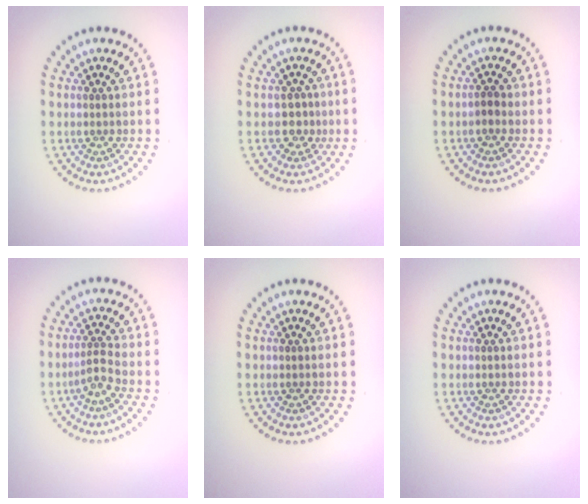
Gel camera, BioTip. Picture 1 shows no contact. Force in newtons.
{"total": 1.8, "press": 1.4, "slide": 1.1}
{"total": 0.8, "press": 0.7, "slide": 0.4}
{"total": 2.0, "press": 1.5, "slide": 1.3}
{"total": 0.0}
{"total": 0.0}